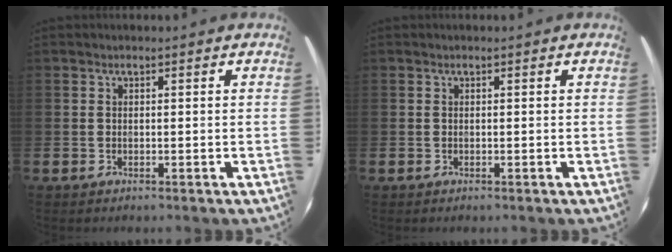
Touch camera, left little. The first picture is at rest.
{"total": 0.0}